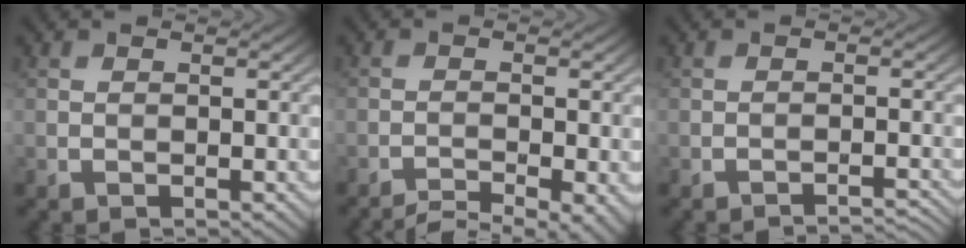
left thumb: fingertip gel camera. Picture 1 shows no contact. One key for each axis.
{"total": 5.5, "fx": -4.3, "fy": 0.9, "fz": 3.3, "tx": -0.052, "ty": -0.007, "tz": -0.076}
{"total": 2.5, "fx": -2.3, "fy": 0.2, "fz": 0.9, "tx": -0.011, "ty": 0.008, "tz": -0.038}